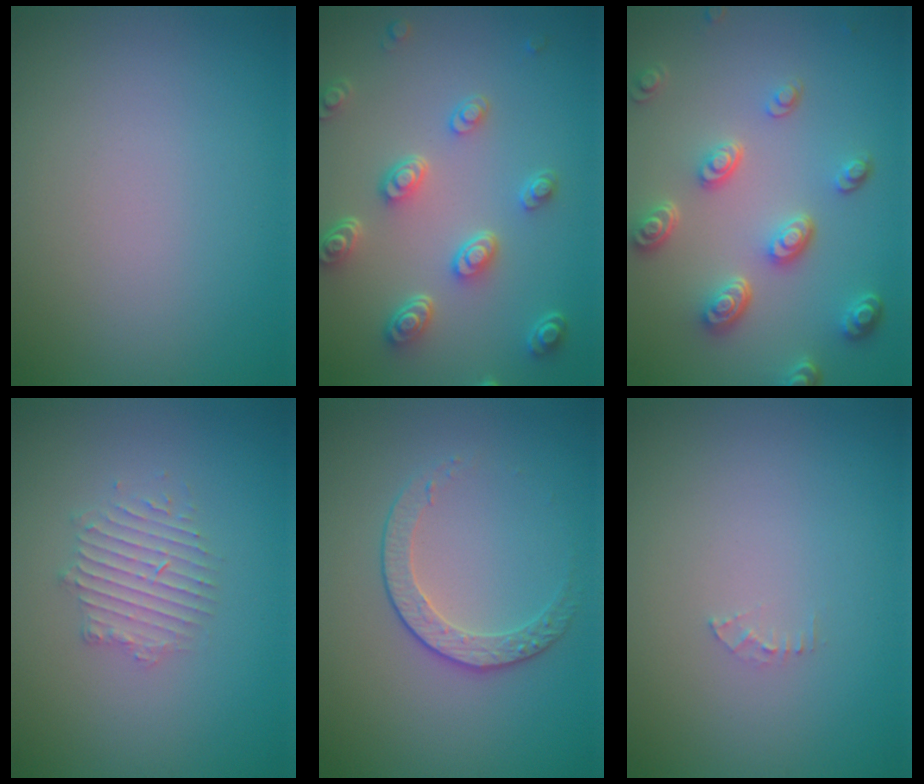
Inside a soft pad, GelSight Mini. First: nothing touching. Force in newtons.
{"total": 4.8, "press": 3.6, "slide": 3.2}
{"total": 4.9, "press": 3.7, "slide": 3.2}
{"total": 2.4, "press": 2.4, "slide": 0.3}
{"total": 2.2, "press": 1.7, "slide": 1.4}
{"total": 0.7, "press": 0.7, "slide": 0.1}